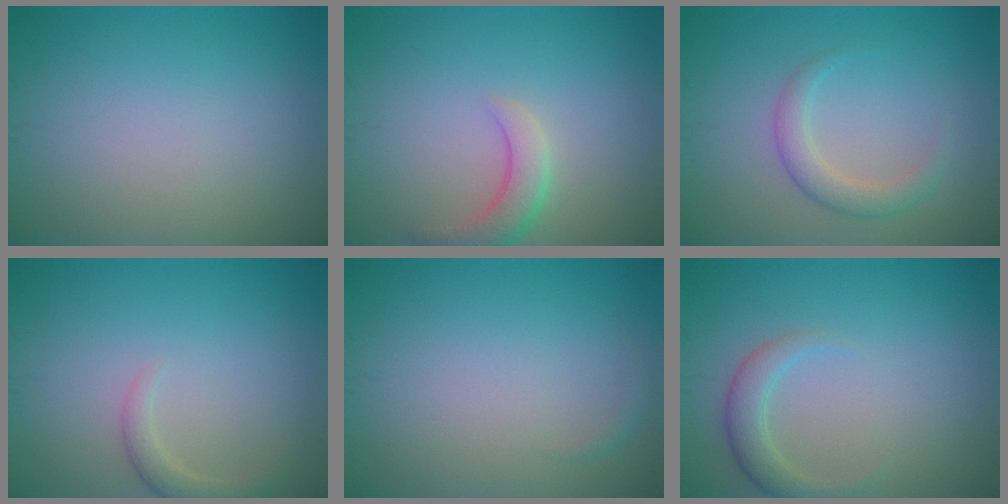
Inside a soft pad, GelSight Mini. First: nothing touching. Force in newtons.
{"total": 2.9, "press": 2.8, "slide": 0.3}
{"total": 2.5, "press": 2.5, "slide": 0.2}
{"total": 1.9, "press": 1.9, "slide": 0.2}
{"total": 0.6, "press": 0.6, "slide": 0.1}
{"total": 2.4, "press": 2.4, "slide": 0.2}